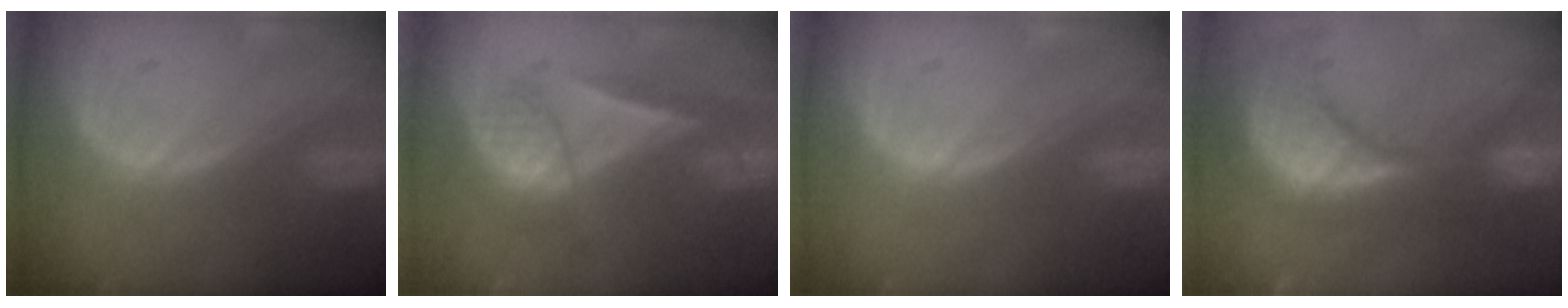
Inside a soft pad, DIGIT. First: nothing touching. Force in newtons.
{"total": 7.1, "press": 6.0, "slide": 3.7}
{"total": 0.0}
{"total": 15.1, "press": 12.0, "slide": 9.1}